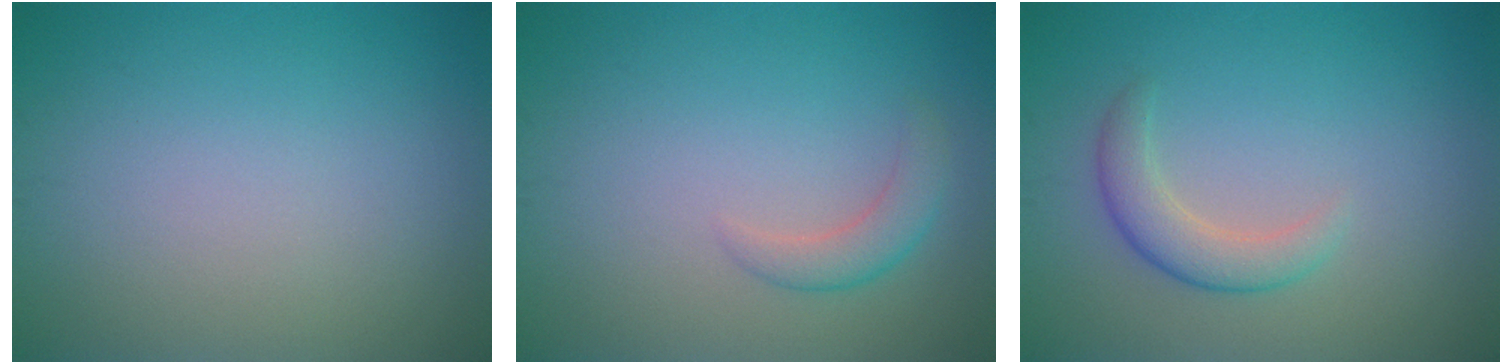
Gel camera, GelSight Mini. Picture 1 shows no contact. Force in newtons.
{"total": 2.0, "press": 2.0, "slide": 0.2}
{"total": 2.7, "press": 2.7, "slide": 0.1}